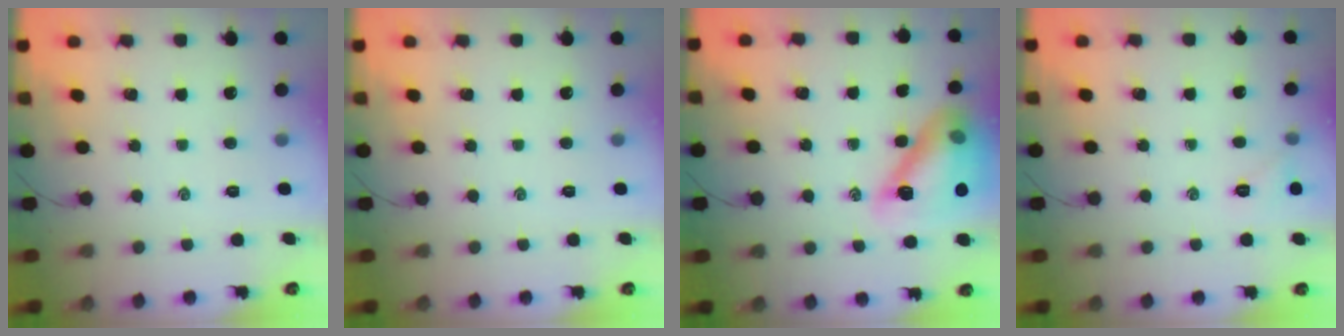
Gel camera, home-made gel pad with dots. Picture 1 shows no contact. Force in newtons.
{"total": 0.0}
{"total": 16.7, "press": 16.5, "slide": 2.9}
{"total": 4.6, "press": 4.4, "slide": 1.3}